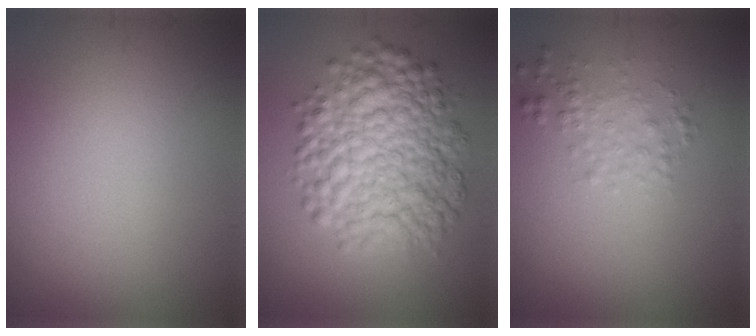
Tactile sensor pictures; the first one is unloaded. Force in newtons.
{"total": 8.9, "press": 8.9, "slide": 0.2}
{"total": 1.9, "press": 1.9, "slide": 0.0}